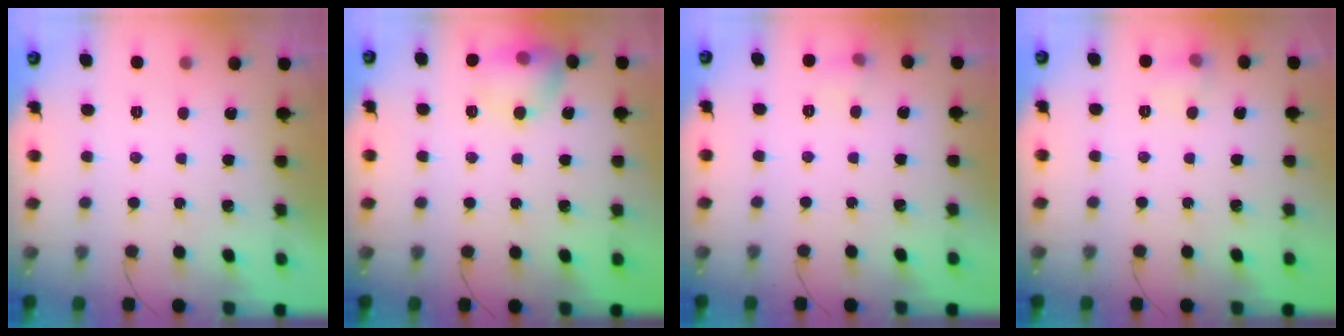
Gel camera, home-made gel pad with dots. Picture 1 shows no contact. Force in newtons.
{"total": 11.2, "press": 11.0, "slide": 1.6}
{"total": 5.3, "press": 5.0, "slide": 1.5}
{"total": 5.5, "press": 5.4, "slide": 1.2}